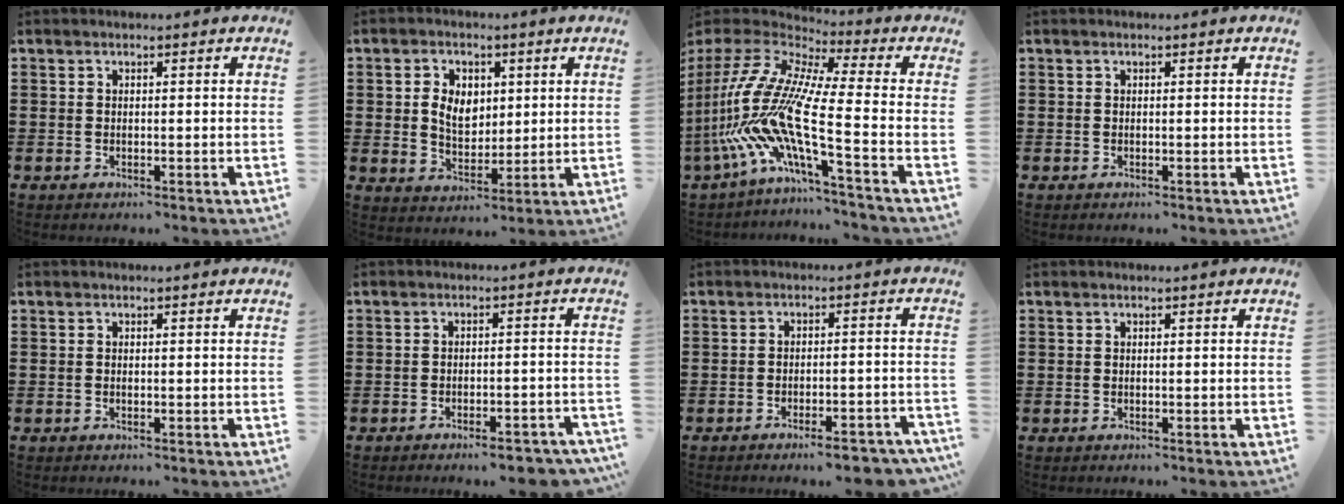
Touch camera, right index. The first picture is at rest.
{"total": 5.4, "force": [1.0, 4.0, 3.4], "torque": [-0.072, 0.010, 0.013]}
{"total": 13.6, "force": [-5.7, 4.0, 11.6], "torque": [-0.302, -0.039, -0.129]}
{"total": 0.0}
{"total": 0.0}
{"total": 3.5, "force": [-3.1, 0.1, 1.7], "torque": [-0.027, -0.003, -0.056]}
{"total": 4.6, "force": [-3.9, 0.1, 2.3], "torque": [-0.035, -0.007, -0.070]}
{"total": 0.0}